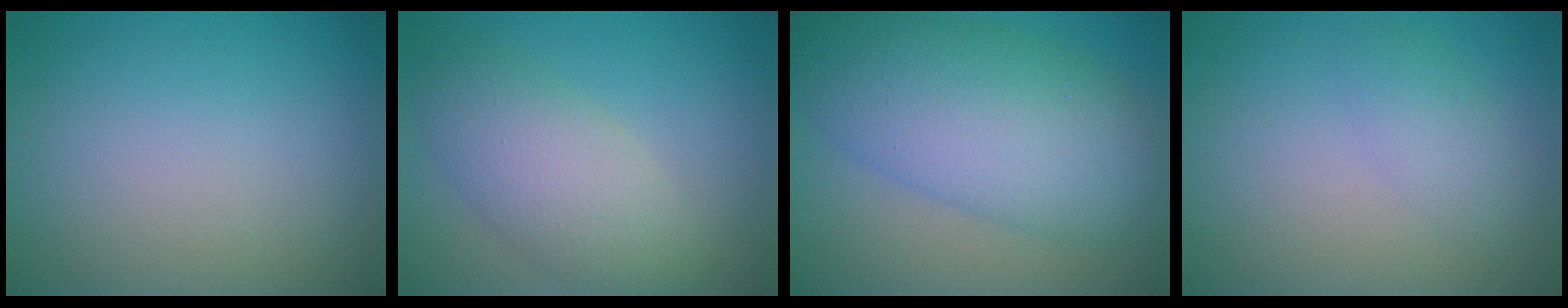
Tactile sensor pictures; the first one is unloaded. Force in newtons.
{"total": 5.2, "press": 5.2, "slide": 0.2}
{"total": 10.4, "press": 10.4, "slide": 0.1}
{"total": 1.9, "press": 1.9, "slide": 0.1}